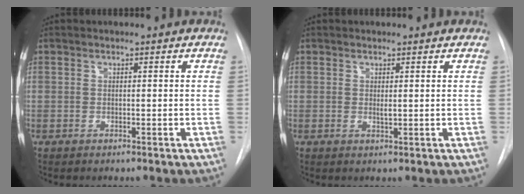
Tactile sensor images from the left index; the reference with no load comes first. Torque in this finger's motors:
{"motor_torque": [0.33, 0.04, 0.00, 0.02]}